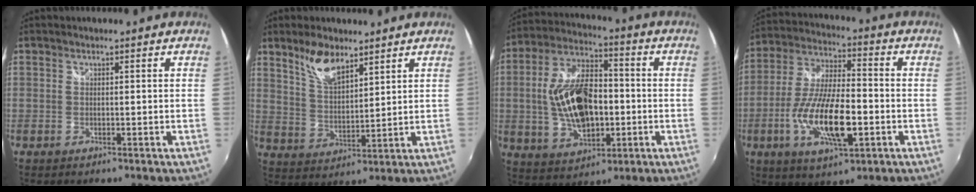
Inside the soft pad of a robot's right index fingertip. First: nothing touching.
{"total": 7.9, "force": [5.7, 3.1, 4.6], "torque": [-0.083, 0.006, 0.112]}
{"total": 16.4, "force": [-1.3, 9.4, 13.4], "torque": [-0.267, 0.010, -0.014]}
{"total": 16.1, "force": [-4.6, 5.3, 14.4], "torque": [-0.293, -0.012, -0.084]}